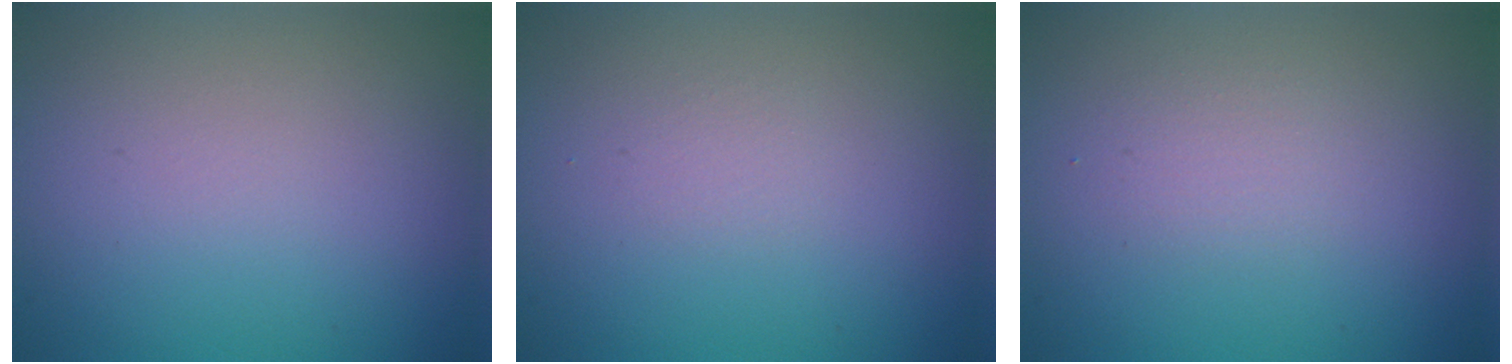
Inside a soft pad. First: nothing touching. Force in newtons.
{"total": 0.0}
{"total": 1.4, "press": 1.4, "slide": 0.1}